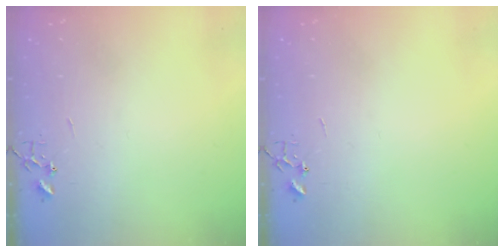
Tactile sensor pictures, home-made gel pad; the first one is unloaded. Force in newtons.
{"total": 0.0}